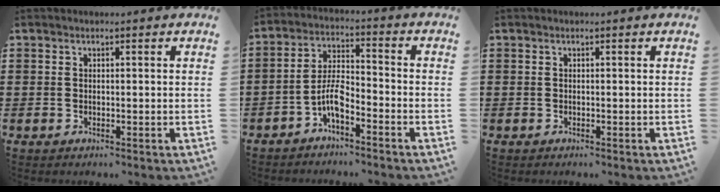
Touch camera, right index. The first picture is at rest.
{"total": 5.6, "force": [-3.4, 1.8, 4.1], "torque": [-0.100, 0.001, -0.073]}
{"total": 0.0}